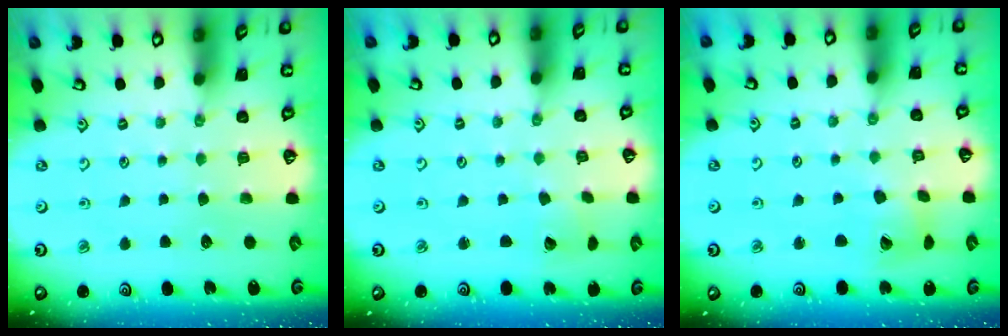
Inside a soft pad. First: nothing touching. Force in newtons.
{"total": 2.9, "press": 2.9, "slide": 0.2}
{"total": 8.8, "press": 8.8, "slide": 1.1}